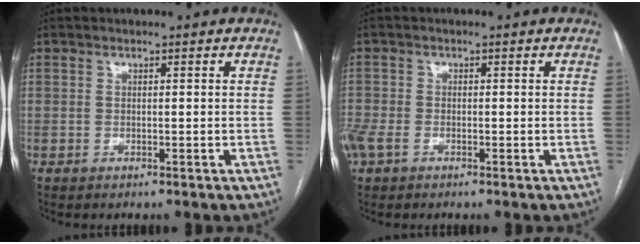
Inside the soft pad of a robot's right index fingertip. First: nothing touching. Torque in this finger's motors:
{"motor_torque": [0.33, -0.08, 0.26, 0.09]}